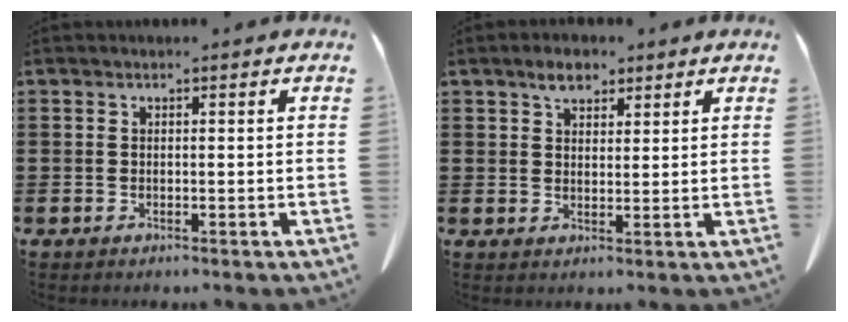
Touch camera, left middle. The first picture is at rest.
{"total": 3.8, "force": [2.8, 1.7, 1.8], "torque": [-0.034, 0.006, 0.050]}